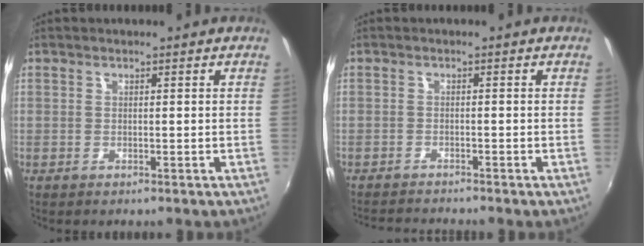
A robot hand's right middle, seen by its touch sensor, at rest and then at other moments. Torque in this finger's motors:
{"motor_torque": [1.00, -1.14, 0.06, 0.04]}